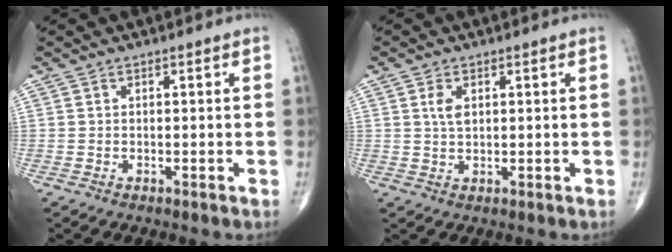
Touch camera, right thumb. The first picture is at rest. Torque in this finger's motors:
{"motor_torque": [-0.23, 0.29, 0.41, 0.27, 0.15]}